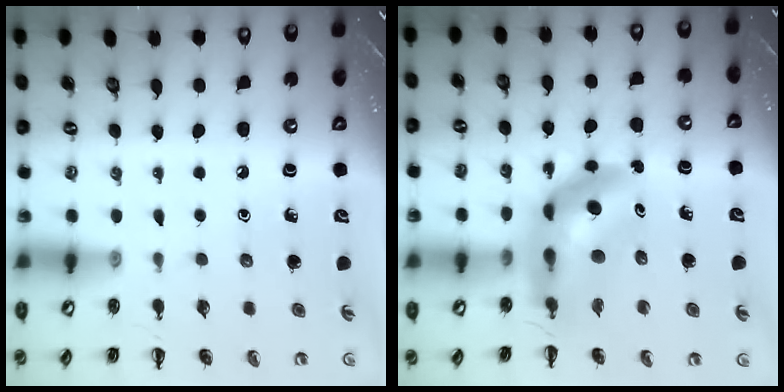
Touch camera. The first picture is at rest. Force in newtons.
{"total": 10.6, "press": 10.0, "slide": 3.3}